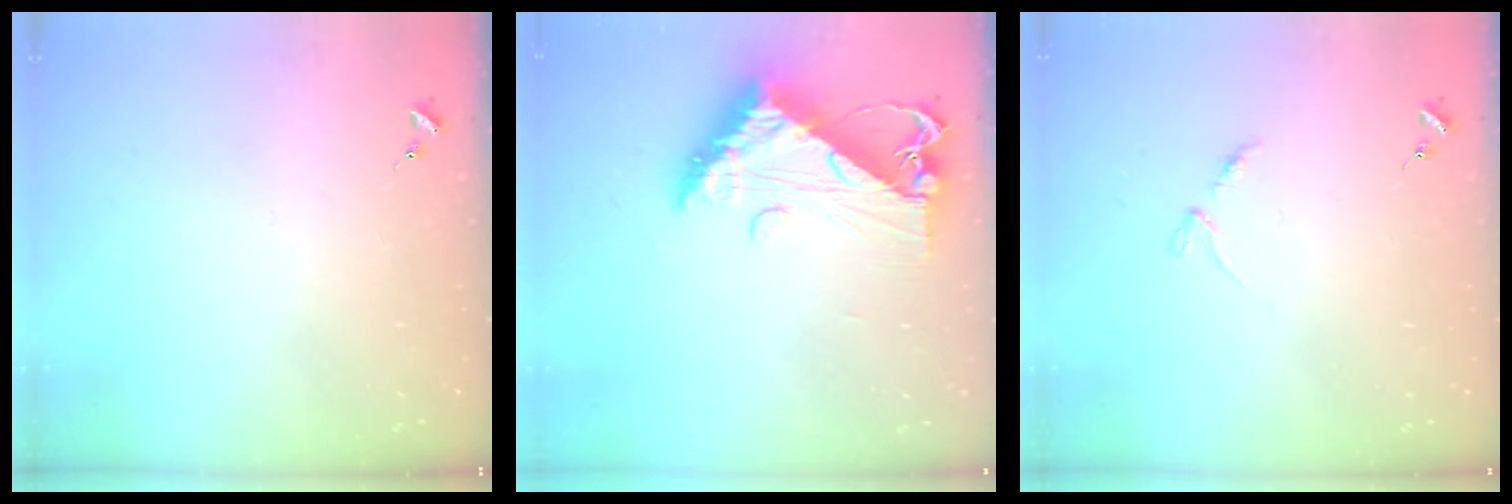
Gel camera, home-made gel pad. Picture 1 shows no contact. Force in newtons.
{"total": 12.7, "press": 12.7, "slide": 1.3}
{"total": 2.9, "press": 2.8, "slide": 0.4}